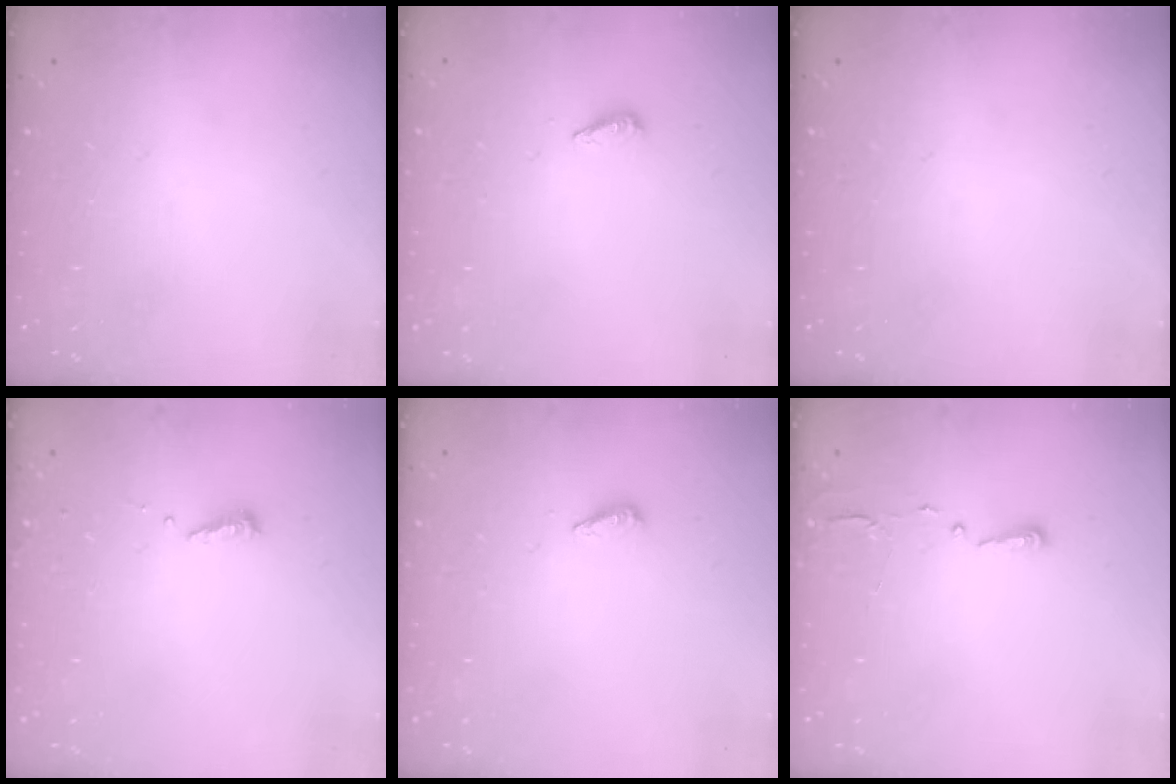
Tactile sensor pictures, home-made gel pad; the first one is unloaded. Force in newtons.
{"total": 2.9, "press": 2.9, "slide": 0.3}
{"total": 0.0}
{"total": 5.3, "press": 5.3, "slide": 0.5}
{"total": 2.9, "press": 2.9, "slide": 0.3}
{"total": 2.7, "press": 2.7, "slide": 0.4}